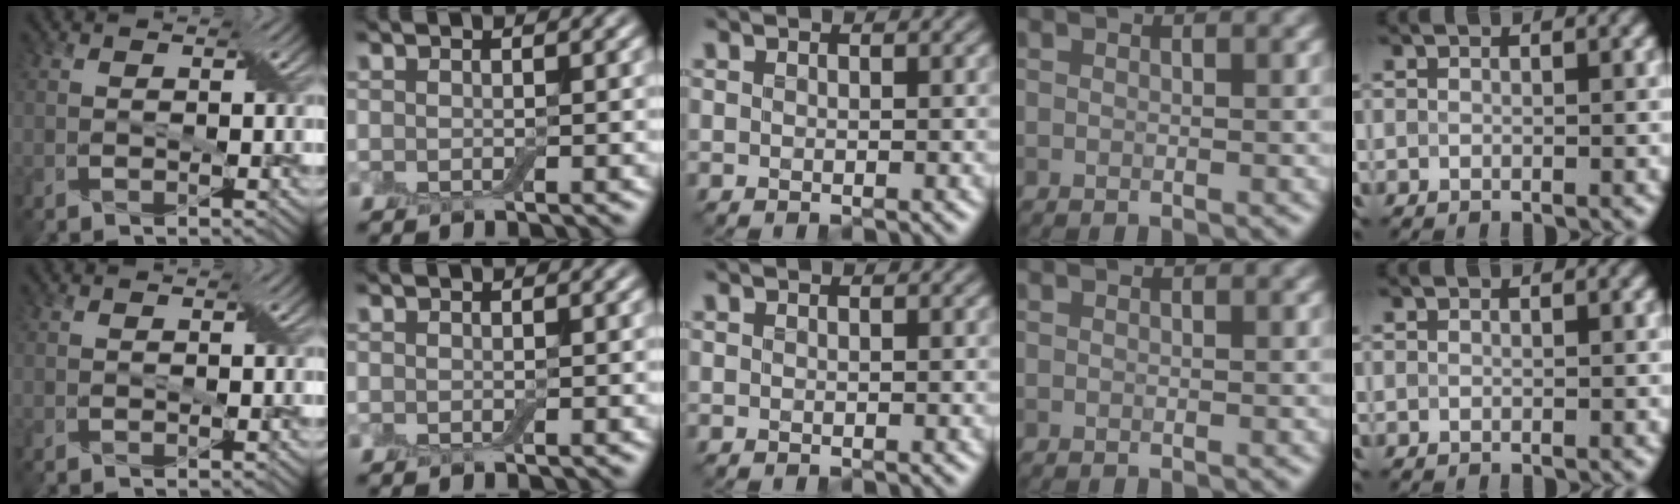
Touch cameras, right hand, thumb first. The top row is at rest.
{}